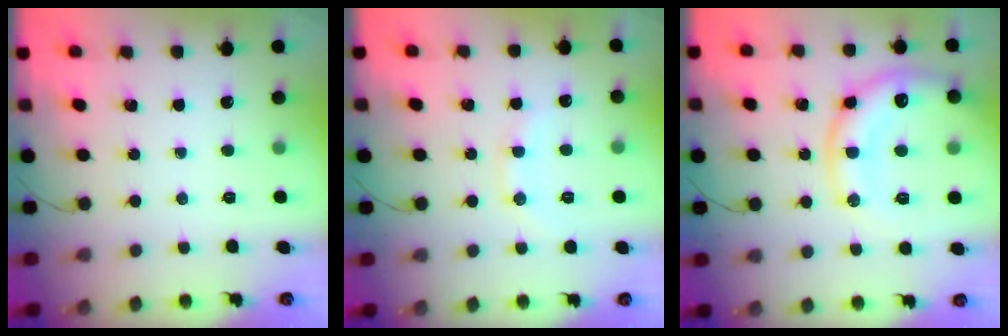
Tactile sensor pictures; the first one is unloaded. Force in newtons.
{"total": 9.2, "press": 9.1, "slide": 1.0}
{"total": 17.2, "press": 17.1, "slide": 2.0}